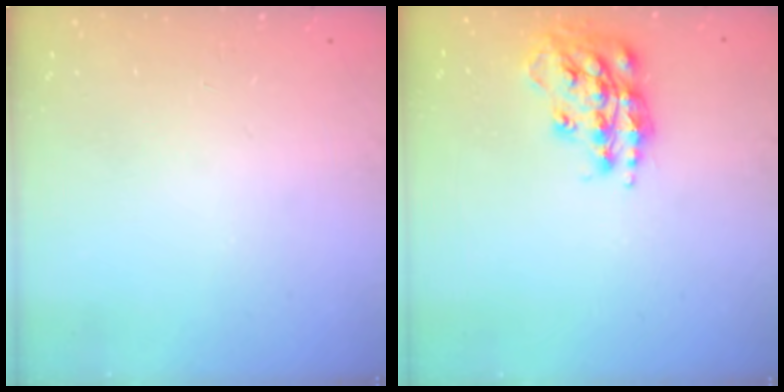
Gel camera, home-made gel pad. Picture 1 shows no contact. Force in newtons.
{"total": 15.5, "press": 15.4, "slide": 1.3}